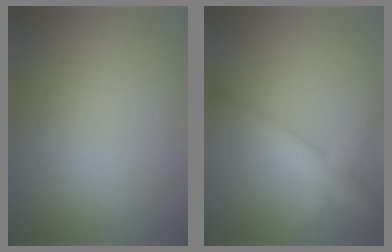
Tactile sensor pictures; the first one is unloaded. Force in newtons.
{"total": 2.9, "press": 2.9, "slide": 0.2}